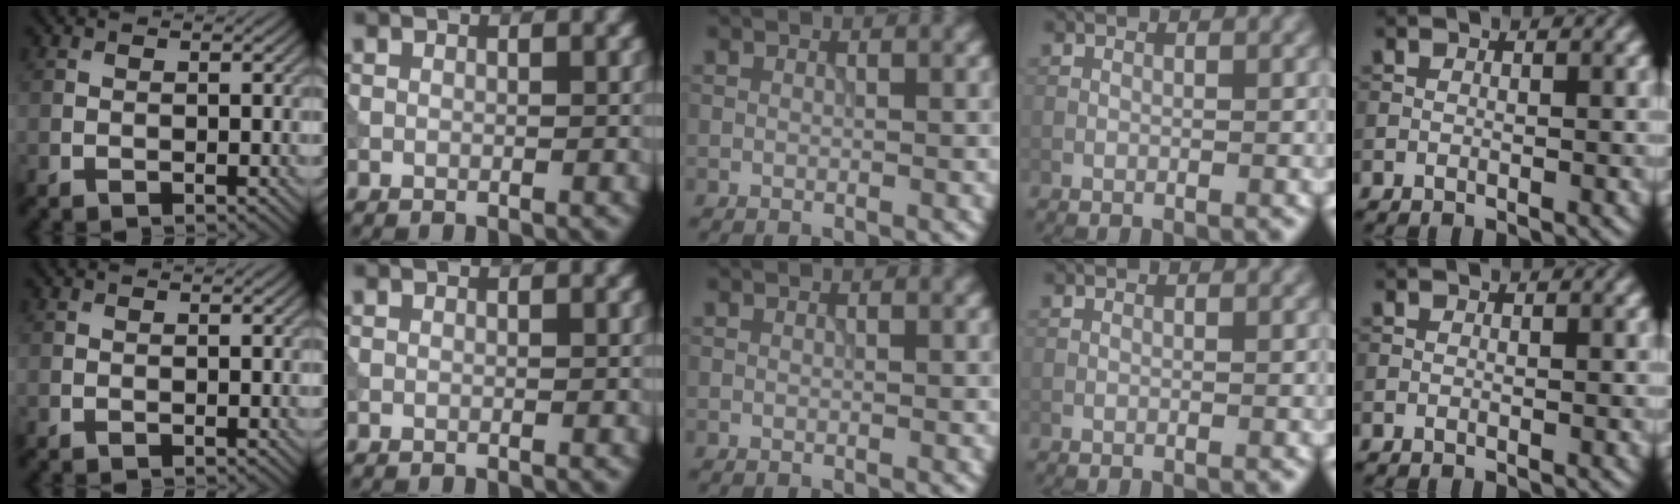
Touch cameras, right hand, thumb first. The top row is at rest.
{}